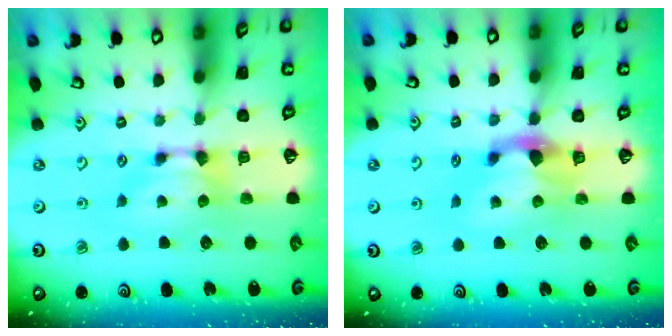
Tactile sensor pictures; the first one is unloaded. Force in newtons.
{"total": 1.9, "press": 1.3, "slide": 1.4}